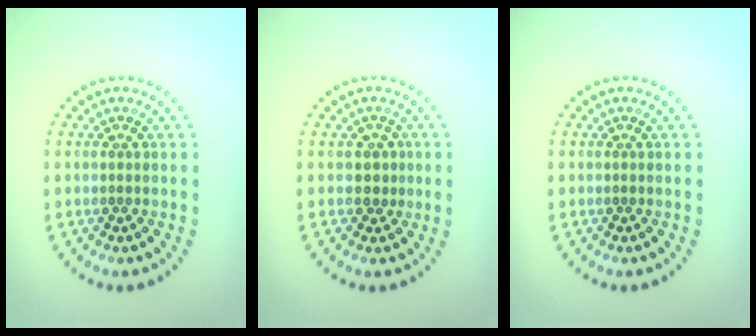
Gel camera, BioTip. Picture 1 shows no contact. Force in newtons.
{"total": 1.6, "press": 1.3, "slide": 0.9}
{"total": 0.0}